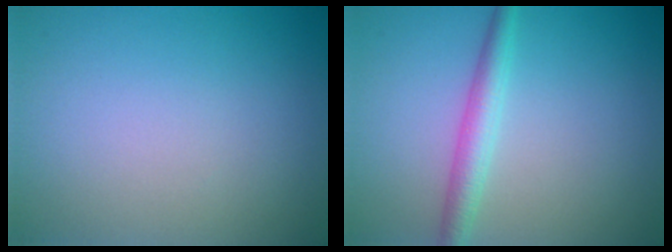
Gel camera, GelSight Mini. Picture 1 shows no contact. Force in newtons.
{"total": 2.7, "press": 2.7, "slide": 0.0}